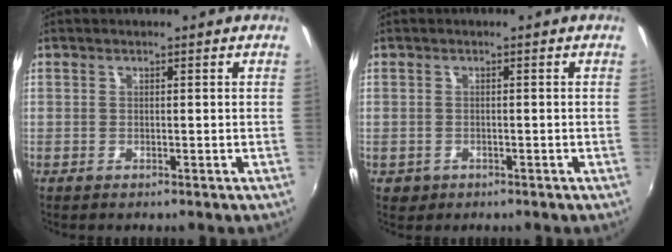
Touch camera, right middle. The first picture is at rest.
{"total": 2.1, "force": [-0.8, 1.8, 0.8], "torque": [-0.019, -0.003, -0.007]}